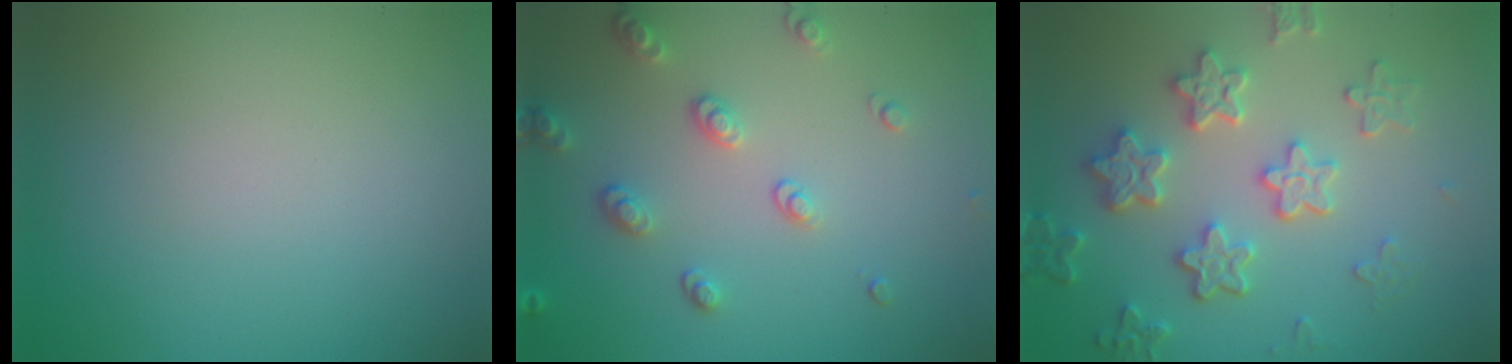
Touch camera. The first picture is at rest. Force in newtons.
{"total": 2.6, "press": 2.4, "slide": 0.9}
{"total": 4.7, "press": 4.1, "slide": 2.3}